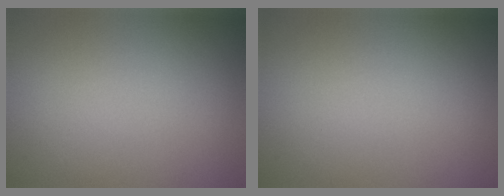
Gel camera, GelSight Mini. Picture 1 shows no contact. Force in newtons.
{"total": 0.0}